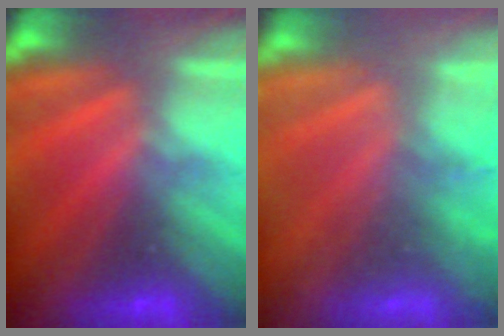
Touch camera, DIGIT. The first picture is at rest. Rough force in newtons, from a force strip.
{"total": 2.2}